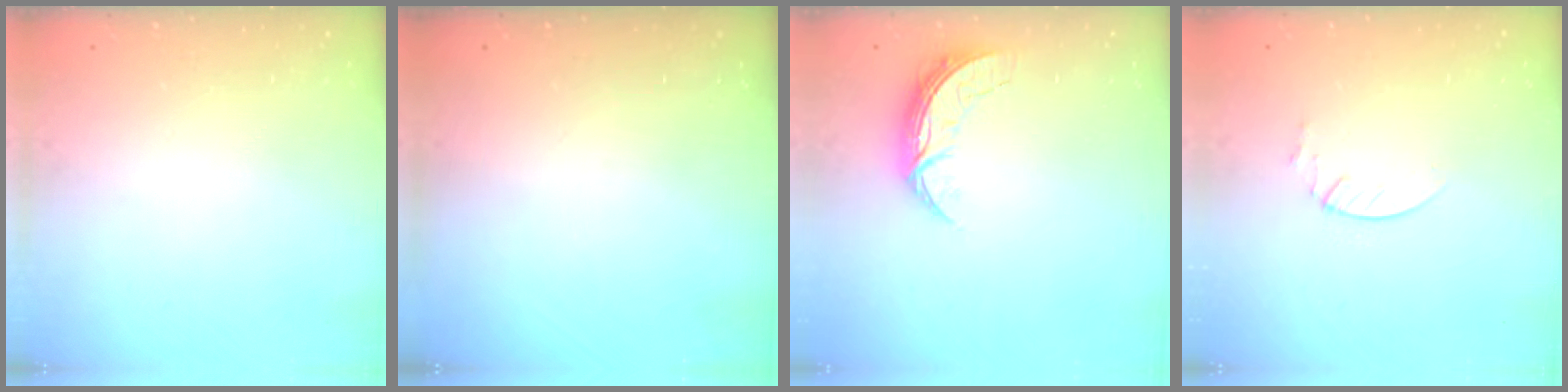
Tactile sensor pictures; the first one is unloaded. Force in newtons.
{"total": 0.0}
{"total": 7.2, "press": 7.1, "slide": 0.5}
{"total": 1.9, "press": 1.9, "slide": 0.2}